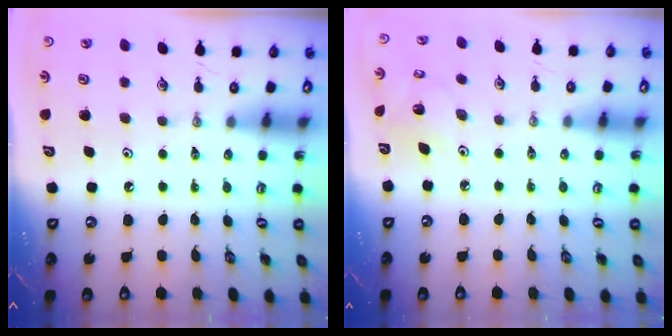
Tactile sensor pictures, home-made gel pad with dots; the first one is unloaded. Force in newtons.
{"total": 4.4, "press": 4.4, "slide": 0.2}